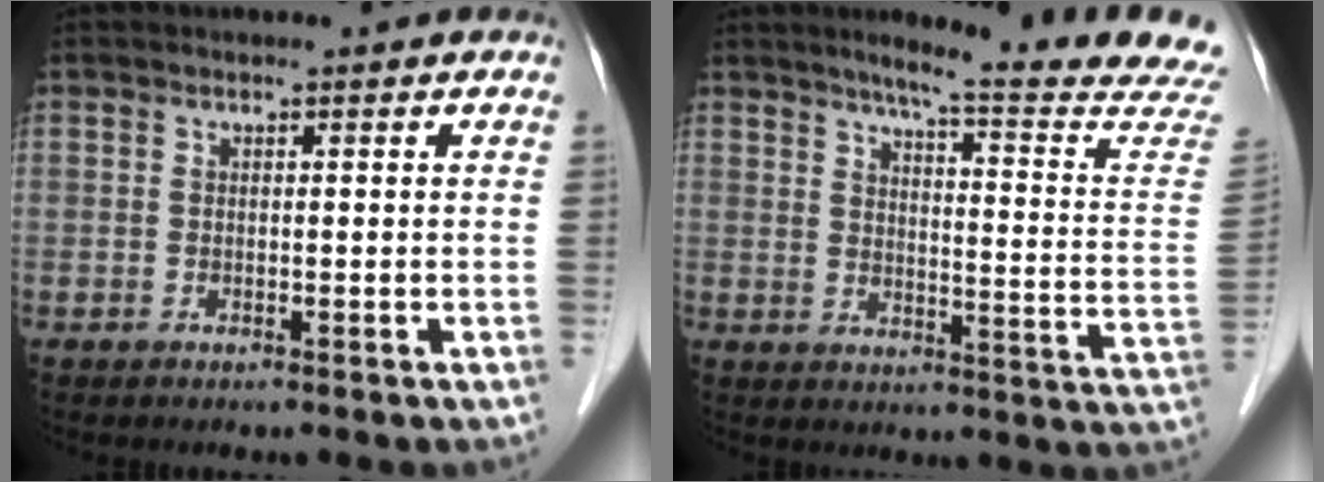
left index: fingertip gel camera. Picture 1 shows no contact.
{"total": 17.8, "force": [15.9, -1.2, 7.7], "torque": [-0.103, -0.086, 0.183]}